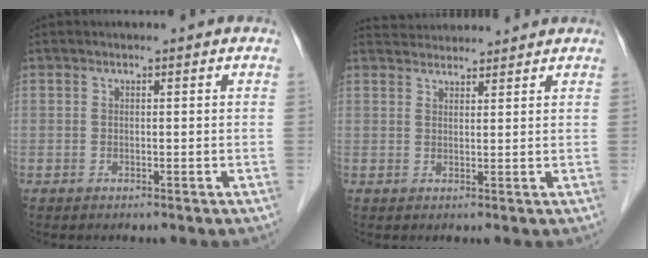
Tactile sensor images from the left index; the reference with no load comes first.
{"total": 5.4, "force": [5.4, 0.6, 0.6], "torque": [-0.014, 0.036, 0.082]}